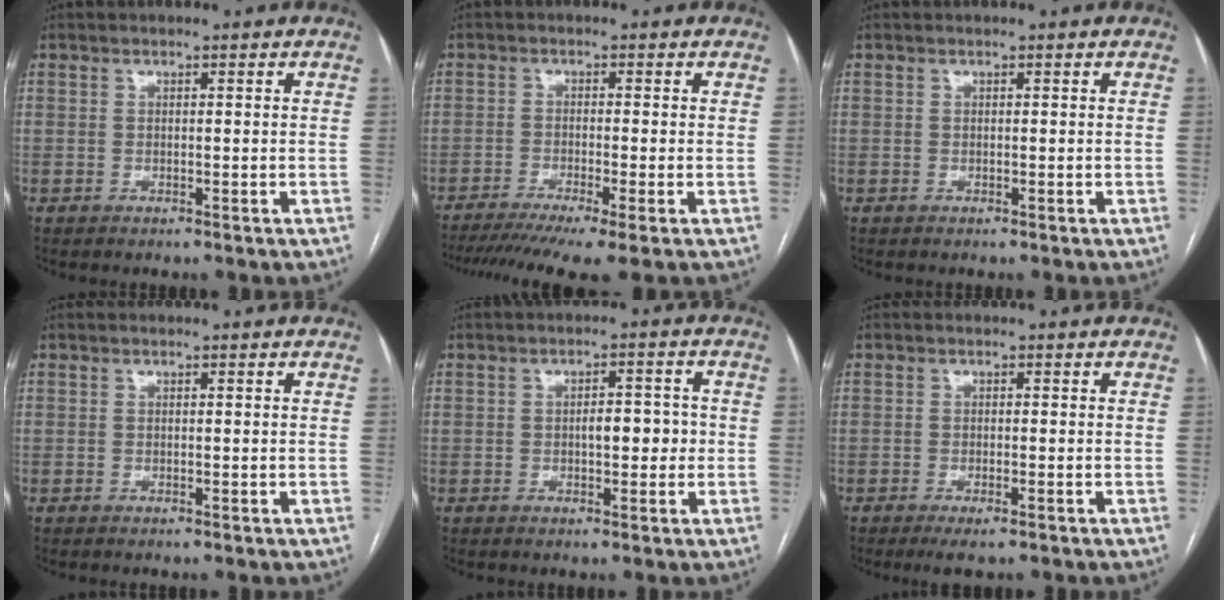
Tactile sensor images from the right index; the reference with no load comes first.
{"total": 10.7, "force": [-7.9, 0.1, 7.3], "torque": [-0.108, -0.018, -0.124]}
{"total": 0.0}
{"total": 0.0}
{"total": 4.0, "force": [-0.3, 1.7, 3.6], "torque": [-0.052, 0.010, -0.002]}
{"total": 2.8, "force": [-1.9, 0.5, 2.0], "torque": [-0.031, -0.005, -0.028]}